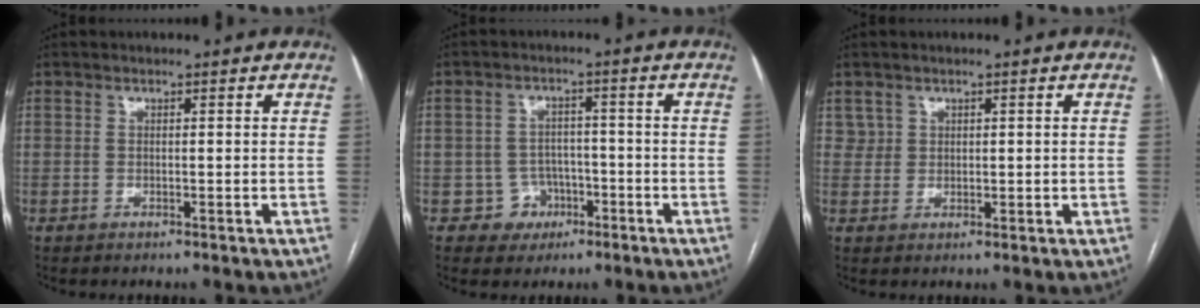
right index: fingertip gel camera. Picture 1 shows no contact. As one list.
[{"total": 5.3, "force": [-2.3, 4.8, 0.1], "torque": [0.010, 0.018, -0.029]}, {"total": 2.2, "force": [1.2, 1.9, 0.1], "torque": [0.010, 0.003, 0.017]}]